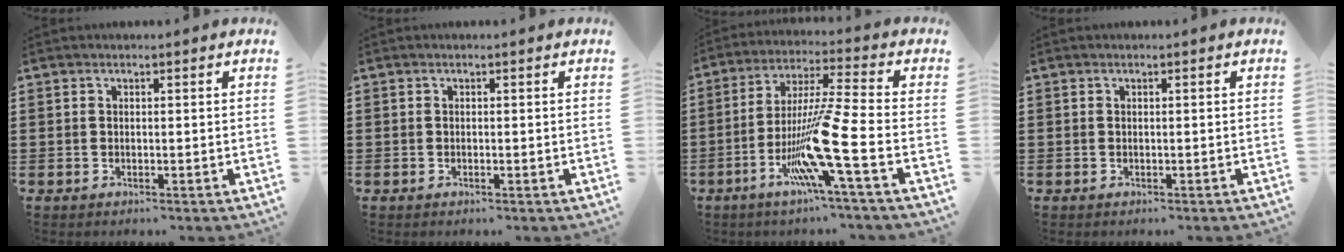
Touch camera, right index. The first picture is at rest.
{"total": 0.0}
{"total": 13.2, "force": [-5.1, 0.4, 12.2], "torque": [-0.250, -0.015, -0.101]}
{"total": 0.0}